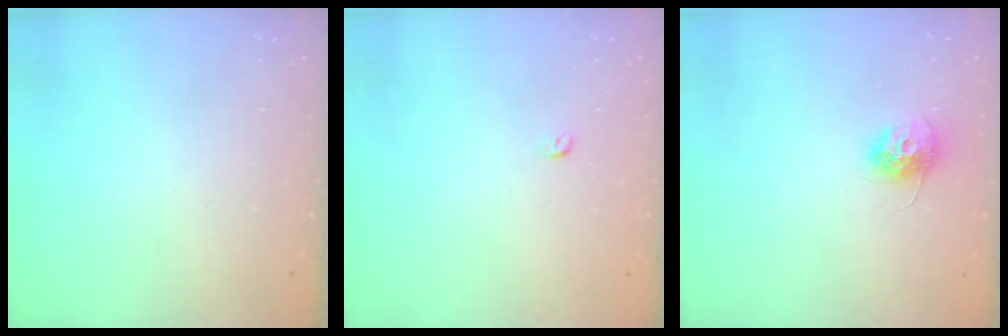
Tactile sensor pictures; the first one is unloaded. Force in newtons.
{"total": 3.0, "press": 2.9, "slide": 0.4}
{"total": 10.8, "press": 10.7, "slide": 0.6}